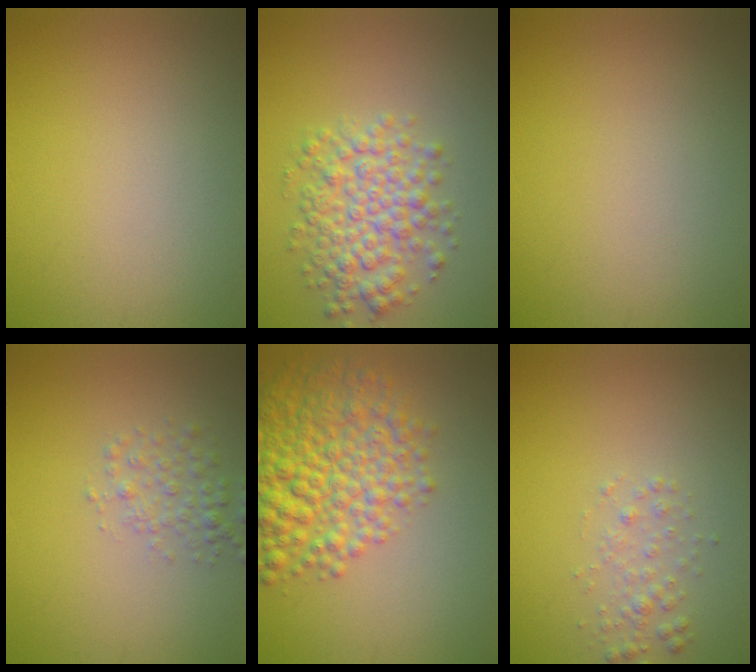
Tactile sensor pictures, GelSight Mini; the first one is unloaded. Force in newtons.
{"total": 4.8, "press": 4.8, "slide": 0.1}
{"total": 0.0}
{"total": 2.0, "press": 2.0, "slide": 0.1}
{"total": 7.6, "press": 7.6, "slide": 0.3}
{"total": 1.6, "press": 1.6, "slide": 0.0}